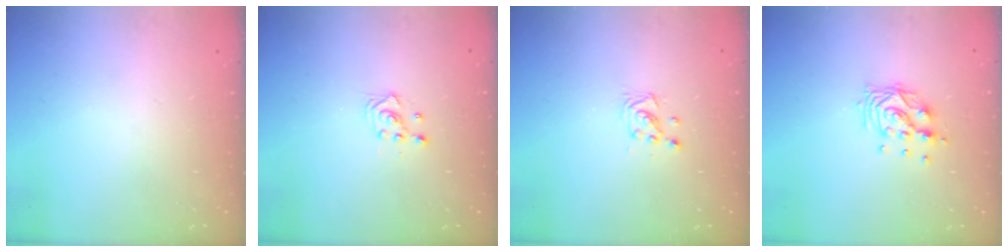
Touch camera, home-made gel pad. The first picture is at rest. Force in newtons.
{"total": 2.5, "press": 2.5, "slide": 0.3}
{"total": 3.0, "press": 2.9, "slide": 0.5}
{"total": 9.8, "press": 9.8, "slide": 0.7}